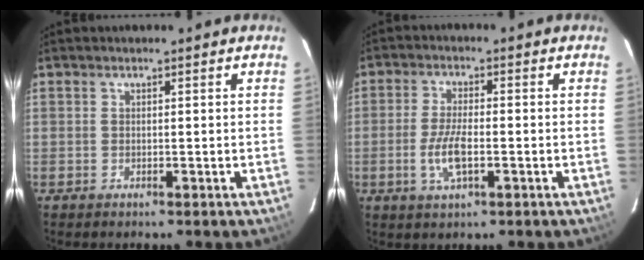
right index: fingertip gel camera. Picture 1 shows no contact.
{"total": 6.2, "force": [-1.8, 2.1, 5.6], "torque": [-0.117, -0.002, -0.034]}